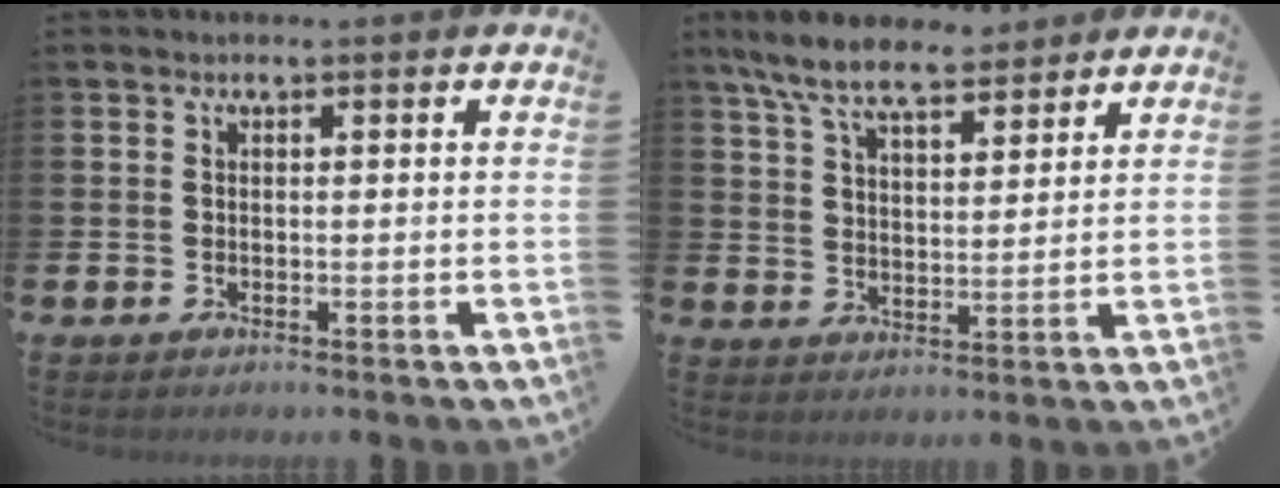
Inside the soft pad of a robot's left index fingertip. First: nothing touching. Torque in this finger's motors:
{"motor_torque": [1.11, -1.04, 0.23, 0.21]}